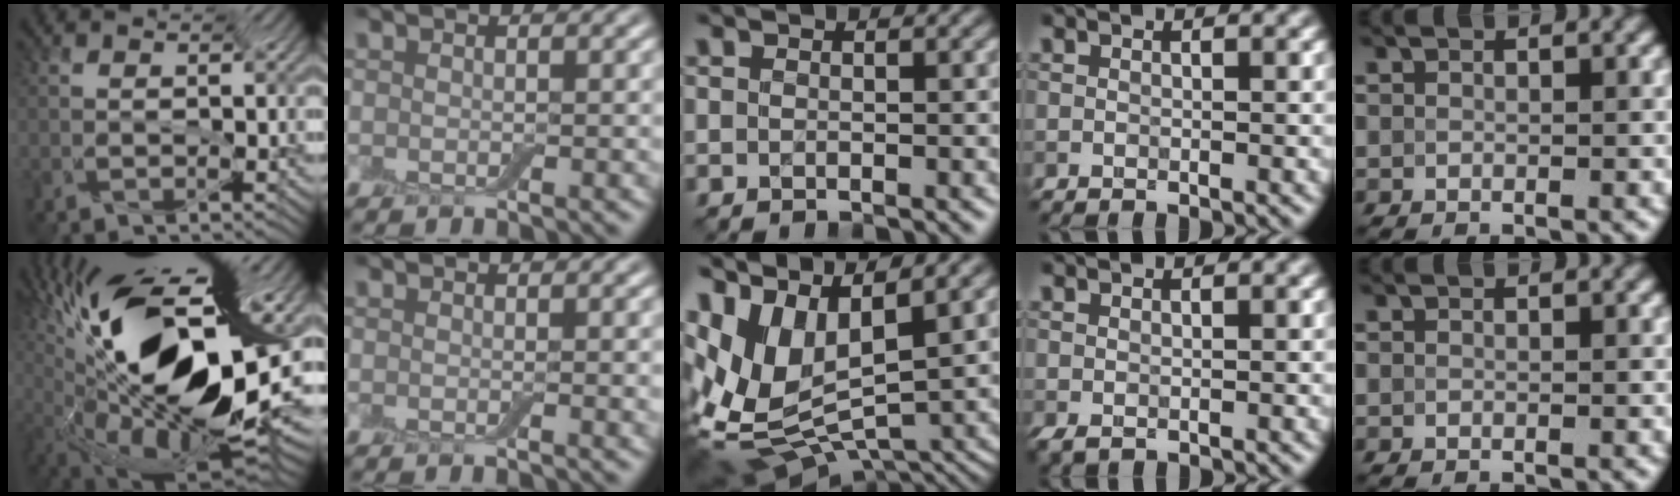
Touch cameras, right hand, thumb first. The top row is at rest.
{"thumb": {"total": 14.9, "force": [-0.1, 5.9, 13.7], "torque": [-0.235, 0.008, -0.013]}, "index": {"total": 0.6, "force": [0.0, 0.1, 0.6], "torque": [-0.005, -0.001, 0.000]}, "middle": {"total": 12.7, "force": [2.5, 6.7, 10.5], "torque": [-0.223, -0.003, 0.077]}, "ring": {"total": 1.2, "force": [-0.2, 0.8, 0.8], "torque": [-0.016, -0.003, -0.003]}}